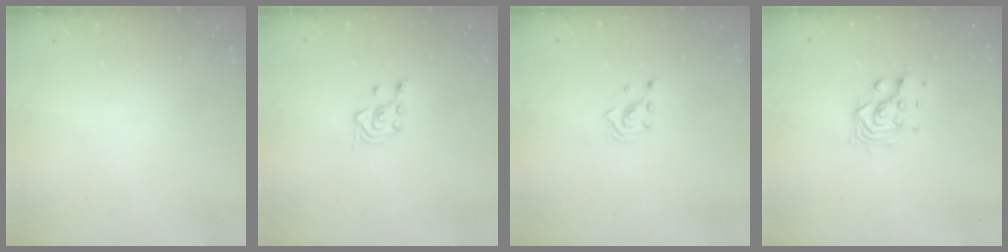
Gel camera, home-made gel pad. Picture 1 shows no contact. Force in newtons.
{"total": 3.3, "press": 2.9, "slide": 1.5}
{"total": 2.6, "press": 2.6, "slide": 0.3}
{"total": 6.1, "press": 6.1, "slide": 0.9}